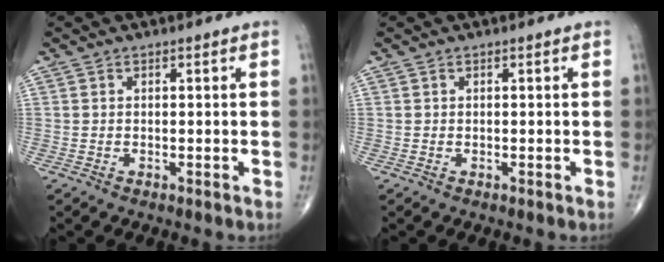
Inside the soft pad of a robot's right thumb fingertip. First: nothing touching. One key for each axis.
{"total": 0.0}